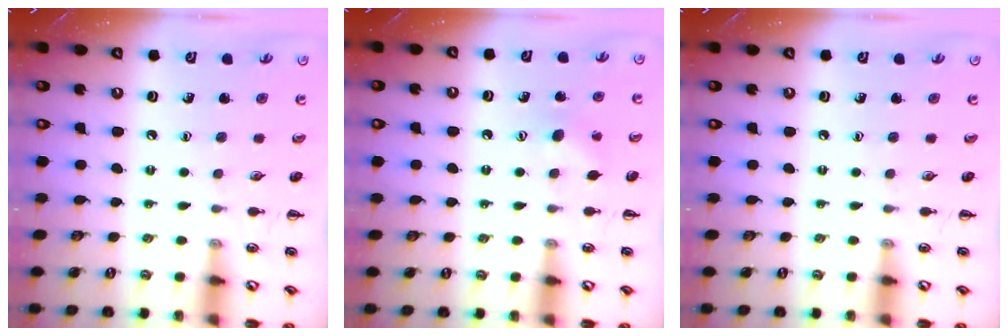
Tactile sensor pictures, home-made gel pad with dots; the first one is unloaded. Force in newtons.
{"total": 5.6, "press": 5.4, "slide": 1.4}
{"total": 0.0}